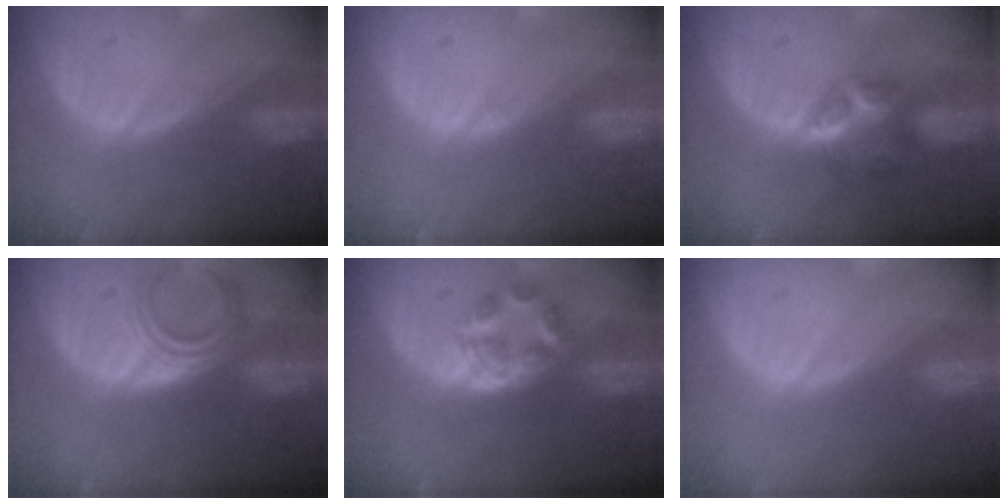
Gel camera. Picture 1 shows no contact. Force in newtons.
{"total": 0.6, "press": 0.2, "slide": 0.5}
{"total": 6.1, "press": 5.5, "slide": 2.7}
{"total": 4.5, "press": 4.5, "slide": 0.7}
{"total": 6.1, "press": 5.1, "slide": 3.4}
{"total": 0.0}